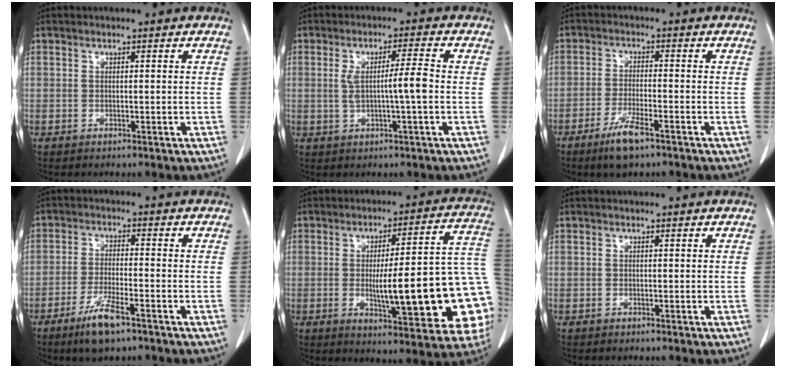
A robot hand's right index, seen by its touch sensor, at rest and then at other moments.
{"total": 5.2, "force": [-0.1, -0.1, 5.2], "torque": [-0.089, 0.007, 0.004]}
{"total": 5.7, "force": [-3.8, 0.8, 4.2], "torque": [-0.087, -0.010, -0.068]}
{"total": 6.7, "force": [-4.4, 0.9, 5.0], "torque": [-0.102, -0.011, -0.078]}
{"total": 22.3, "force": [-3.6, 3.8, 21.7], "torque": [-0.202, 0.026, -0.033]}
{"total": 0.0}